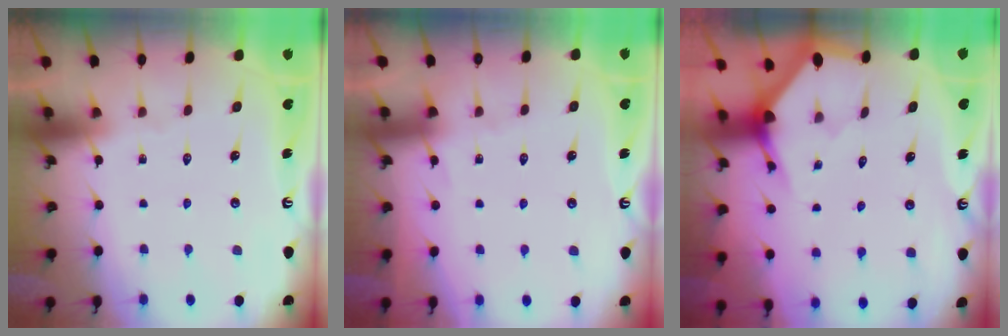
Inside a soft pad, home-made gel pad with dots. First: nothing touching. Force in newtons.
{"total": 2.5, "press": 2.4, "slide": 0.4}
{"total": 3.1, "press": 3.1, "slide": 0.1}